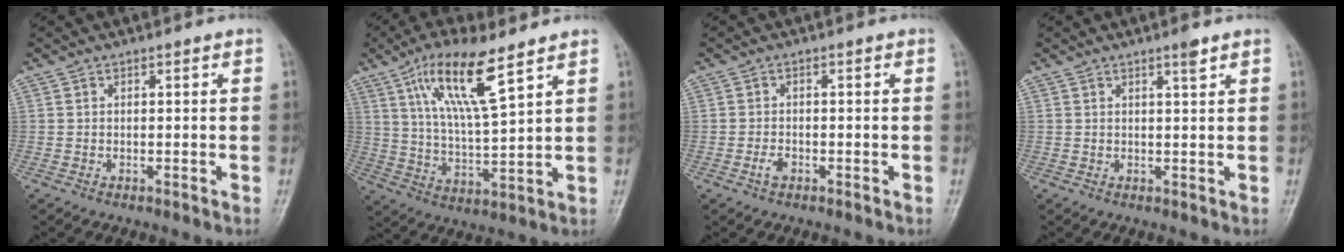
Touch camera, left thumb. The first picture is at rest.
{"total": 13.3, "force": [7.2, 3.1, 10.7], "torque": [-0.191, -0.029, 0.140]}
{"total": 1.9, "force": [-1.2, 1.1, 1.1], "torque": [-0.020, 0.009, -0.023]}
{"total": 1.8, "force": [1.2, 0.1, 1.3], "torque": [-0.019, -0.008, 0.020]}